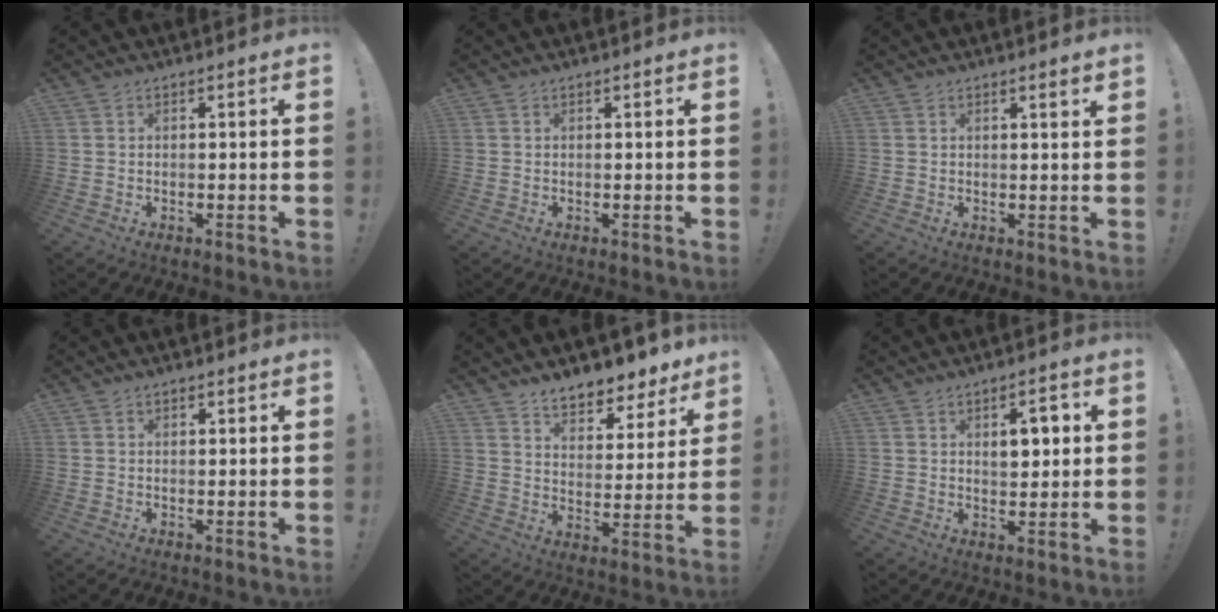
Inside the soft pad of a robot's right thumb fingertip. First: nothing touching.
{"total": 0.0}
{"total": 1.7, "force": [1.2, 0.0, 1.2], "torque": [-0.009, -0.008, 0.016]}
{"total": 0.6, "force": [0.3, 0.5, 0.2], "torque": [0.000, -0.001, 0.006]}
{"total": 8.7, "force": [7.6, 3.5, 2.4], "torque": [-0.031, -0.068, 0.140]}
{"total": 6.4, "force": [1.9, 3.6, 4.9], "torque": [-0.071, -0.002, 0.027]}